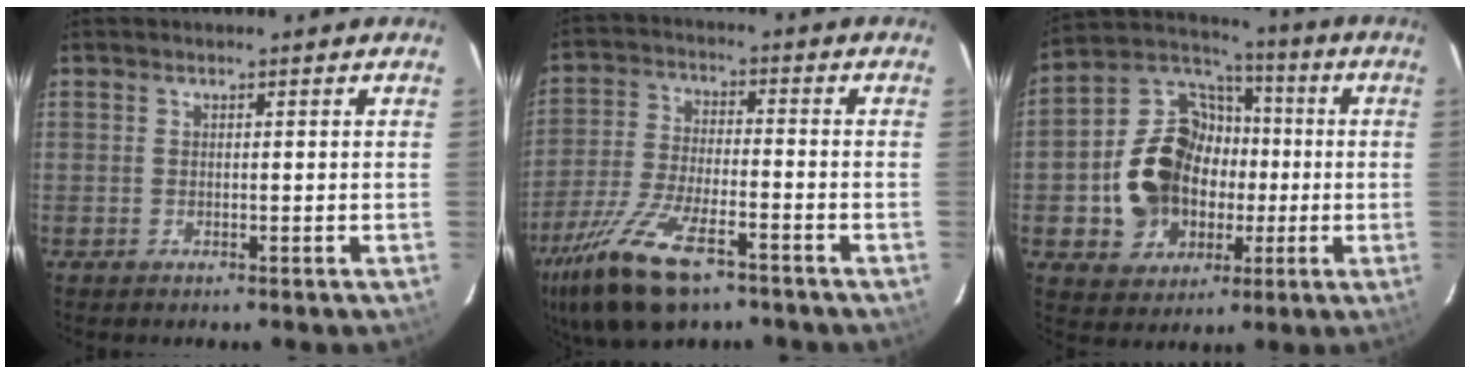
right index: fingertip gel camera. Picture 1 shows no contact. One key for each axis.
{"total": 16.4, "fx": -10.6, "fy": 6.0, "fz": 11.0, "tx": -0.240, "ty": -0.039, "tz": -0.196}
{"total": 17.2, "fx": -2.1, "fy": 14.5, "fz": 9.0, "tx": -0.207, "ty": 0.044, "tz": -0.025}